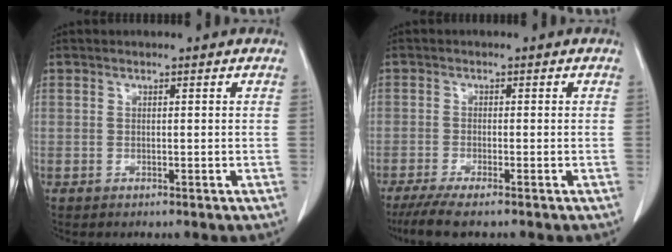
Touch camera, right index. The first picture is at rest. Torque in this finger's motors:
{"motor_torque": [0.44, -0.39, 0.15, 0.05]}